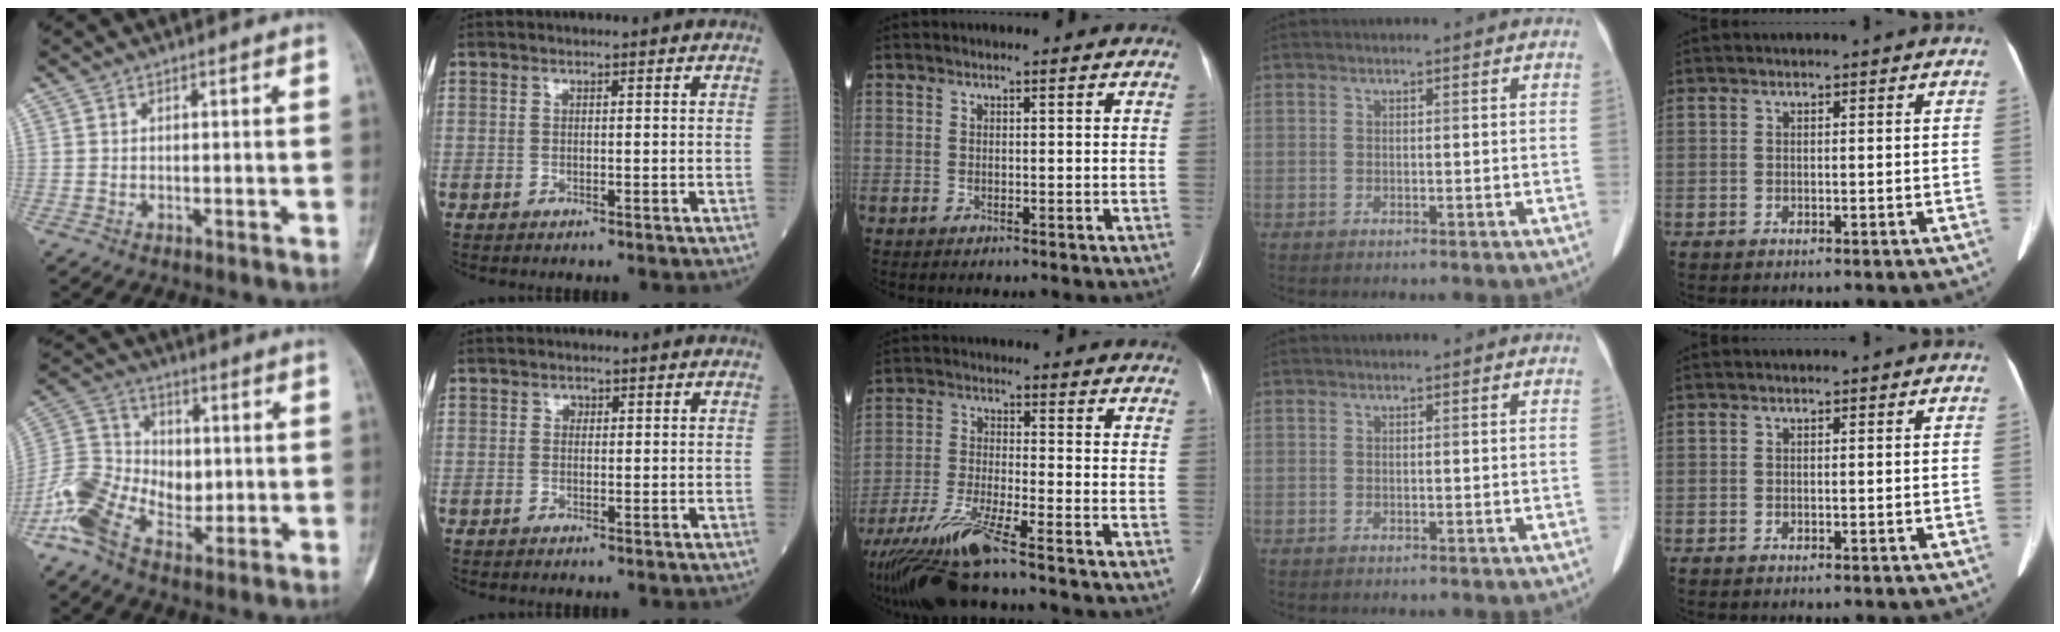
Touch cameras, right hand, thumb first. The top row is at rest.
{"thumb": {"total": 12.6, "force": [-3.0, 8.8, 8.5], "torque": [-0.145, 0.020, -0.065]}, "index": {"total": 0.6, "force": [0.2, 0.5, 0.2], "torque": [0.000, 0.003, 0.003]}, "middle": {"total": 12.5, "force": [-10.2, -0.3, 7.3], "torque": [-0.150, -0.025, -0.188]}}